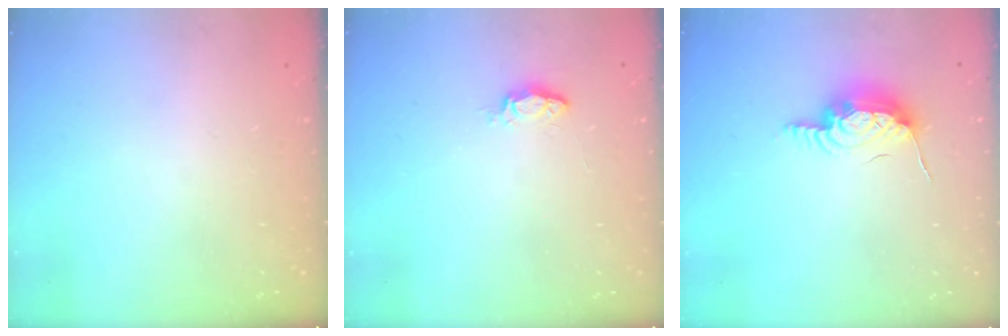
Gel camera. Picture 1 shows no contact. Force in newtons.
{"total": 3.5, "press": 3.5, "slide": 0.4}
{"total": 10.4, "press": 10.4, "slide": 1.1}